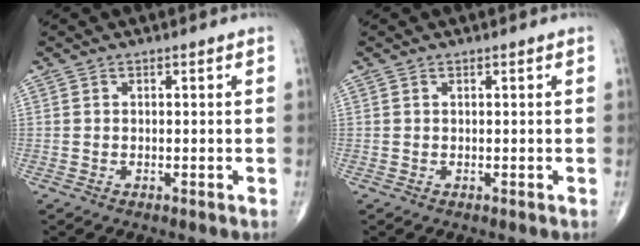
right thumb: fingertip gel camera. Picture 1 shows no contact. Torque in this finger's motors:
{"motor_torque": [-0.06, -0.06, 0.11, 0.11, 0.01]}